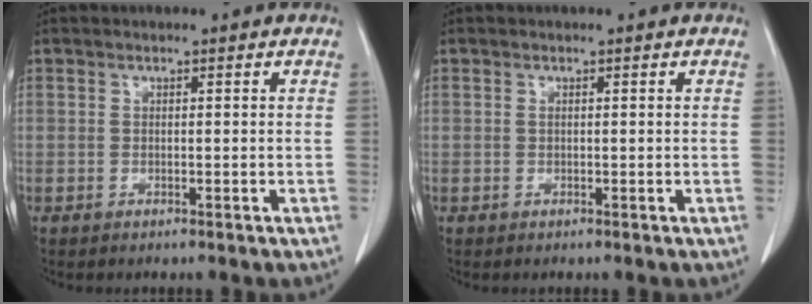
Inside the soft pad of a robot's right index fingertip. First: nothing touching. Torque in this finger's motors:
{"motor_torque": [-0.10, 0.12, 0.04, -0.01]}